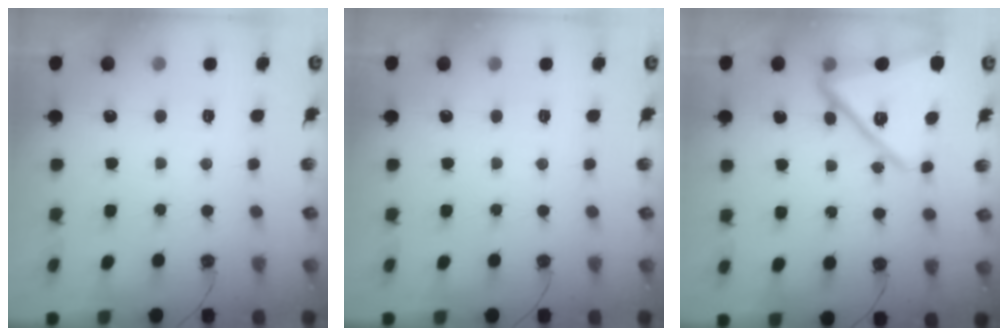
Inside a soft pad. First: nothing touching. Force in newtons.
{"total": 0.0}
{"total": 17.9, "press": 17.8, "slide": 1.4}